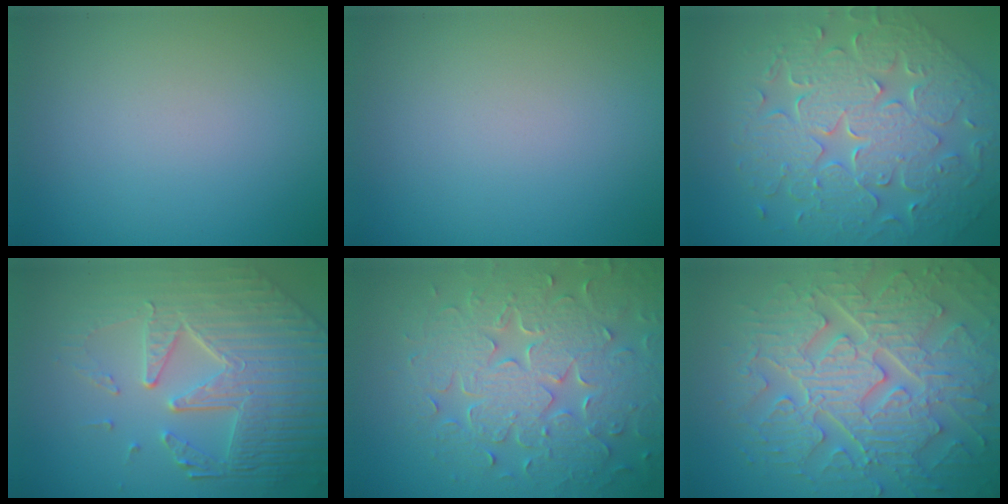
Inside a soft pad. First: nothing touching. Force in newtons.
{"total": 0.0}
{"total": 9.1, "press": 6.7, "slide": 6.2}
{"total": 8.6, "press": 5.9, "slide": 6.3}
{"total": 8.3, "press": 6.0, "slide": 5.8}
{"total": 9.2, "press": 6.8, "slide": 6.2}